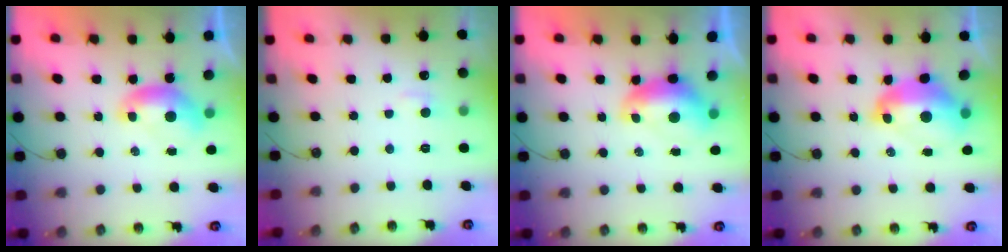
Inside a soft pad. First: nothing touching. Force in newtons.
{"total": 1.4, "press": 1.3, "slide": 0.6}
{"total": 1.7, "press": 1.5, "slide": 0.6}
{"total": 6.6, "press": 6.5, "slide": 1.1}